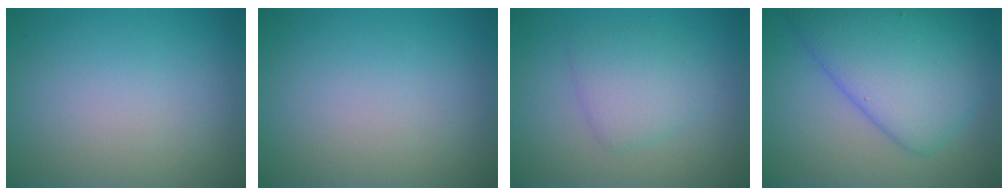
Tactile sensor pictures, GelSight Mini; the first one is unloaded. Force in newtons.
{"total": 0.0}
{"total": 2.8, "press": 2.8, "slide": 0.2}
{"total": 7.5, "press": 7.5, "slide": 0.3}